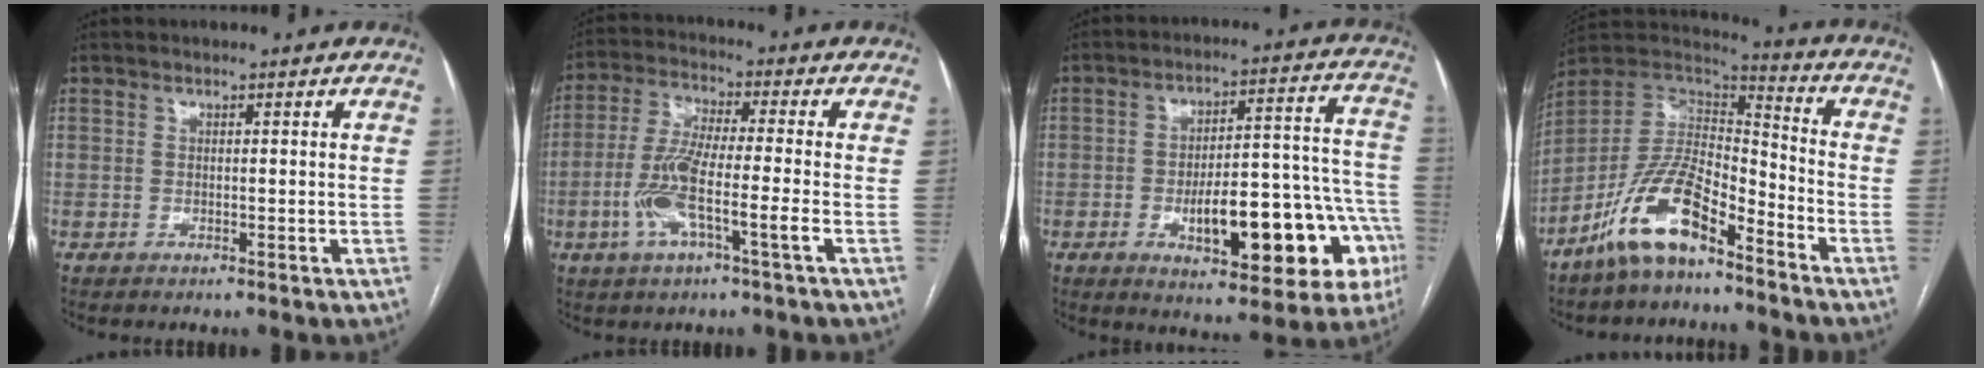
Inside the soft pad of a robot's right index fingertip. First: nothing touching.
{"total": 8.8, "force": [-2.7, 0.7, 8.3], "torque": [-0.176, 0.004, -0.057]}
{"total": 19.4, "force": [-6.7, 6.7, 17.0], "torque": [-0.150, 0.046, -0.073]}
{"total": 13.4, "force": [-9.0, 4.3, 8.9], "torque": [-0.179, 0.018, -0.169]}